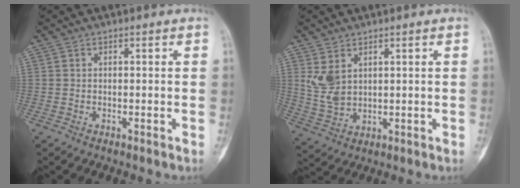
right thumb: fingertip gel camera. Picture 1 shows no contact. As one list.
[{"total": 6.1, "force": [2.5, 3.7, 4.1], "torque": [-0.080, -0.011, 0.065]}]